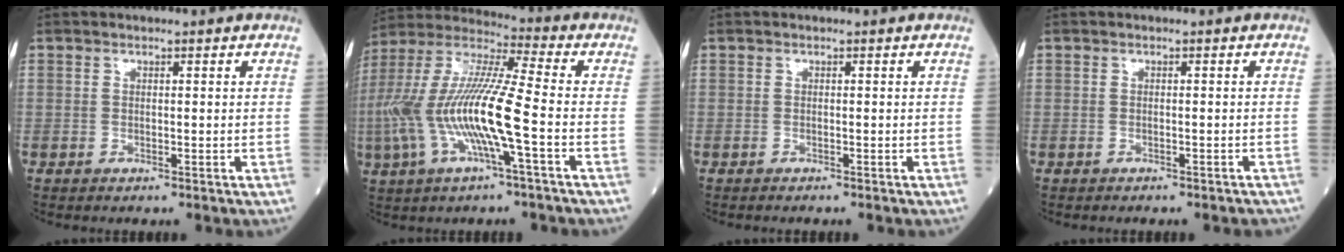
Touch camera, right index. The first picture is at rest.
{"total": 17.1, "force": [-3.8, 1.7, 16.6], "torque": [-0.354, 0.001, -0.076]}
{"total": 1.0, "force": [-0.9, 0.1, 0.4], "torque": [-0.007, -0.001, -0.012]}
{"total": 3.5, "force": [-3.1, 0.9, 1.3], "torque": [-0.021, -0.003, -0.034]}